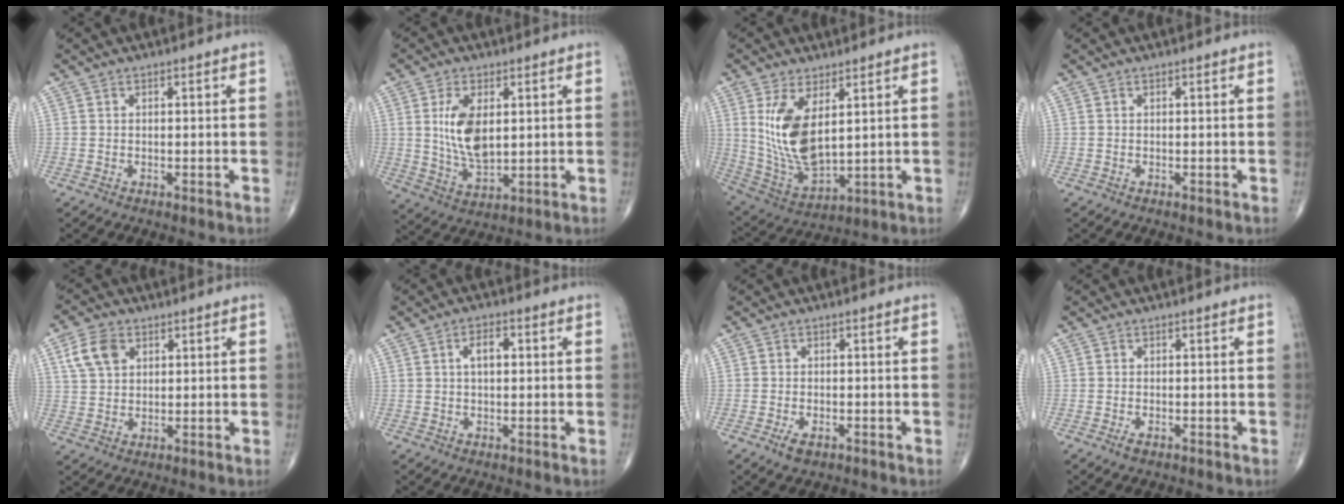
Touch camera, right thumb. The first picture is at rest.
{"total": 10.3, "force": [2.0, 5.4, 8.5], "torque": [-0.154, -0.017, 0.048]}
{"total": 13.2, "force": [3.6, 6.3, 11.0], "torque": [-0.208, -0.024, 0.092]}
{"total": 0.0}
{"total": 6.9, "force": [2.8, 4.7, 4.1], "torque": [-0.067, -0.003, 0.054]}
{"total": 4.0, "force": [0.8, 2.1, 3.4], "torque": [-0.055, 0.007, 0.012]}
{"total": 2.5, "force": [-1.2, 1.3, 1.7], "torque": [-0.032, 0.000, -0.019]}
{"total": 1.2, "force": [-0.7, 0.6, 0.8], "torque": [-0.021, -0.002, -0.012]}